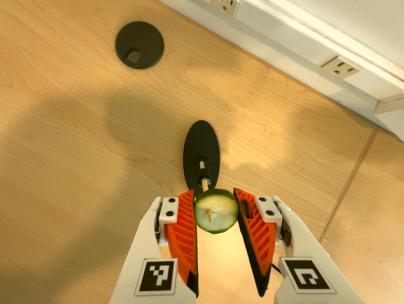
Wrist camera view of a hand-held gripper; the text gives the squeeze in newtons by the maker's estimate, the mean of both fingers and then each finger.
{"total": 10.0, "left": 10.0, "right": 10.1}